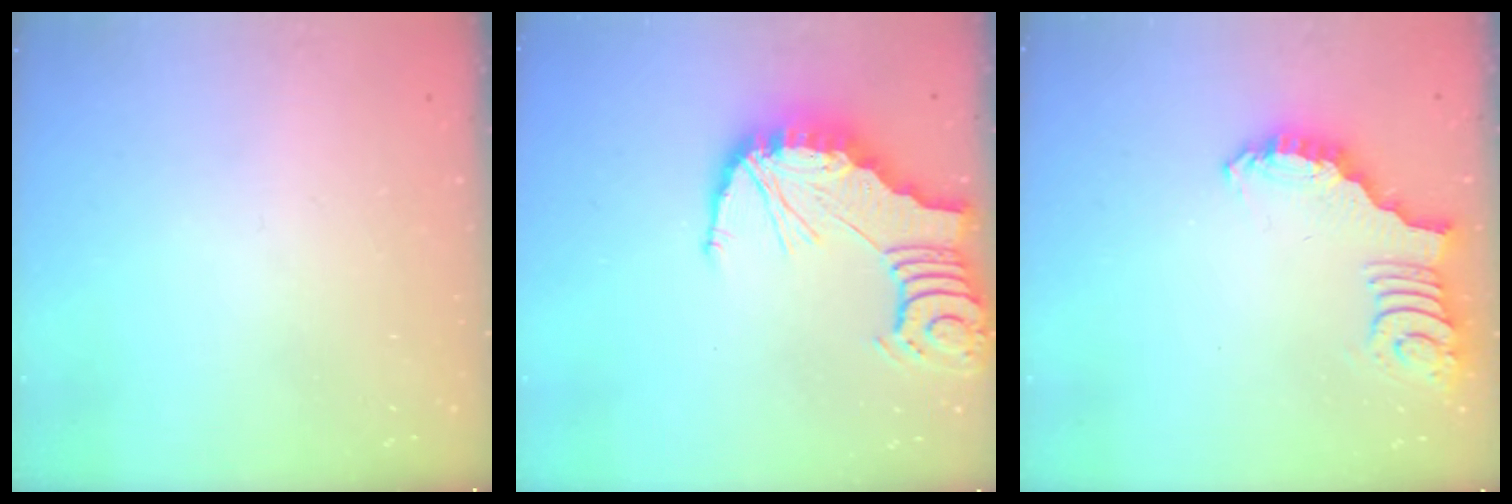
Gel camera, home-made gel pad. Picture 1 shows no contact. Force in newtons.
{"total": 5.6, "press": 5.5, "slide": 0.6}
{"total": 2.7, "press": 2.7, "slide": 0.5}